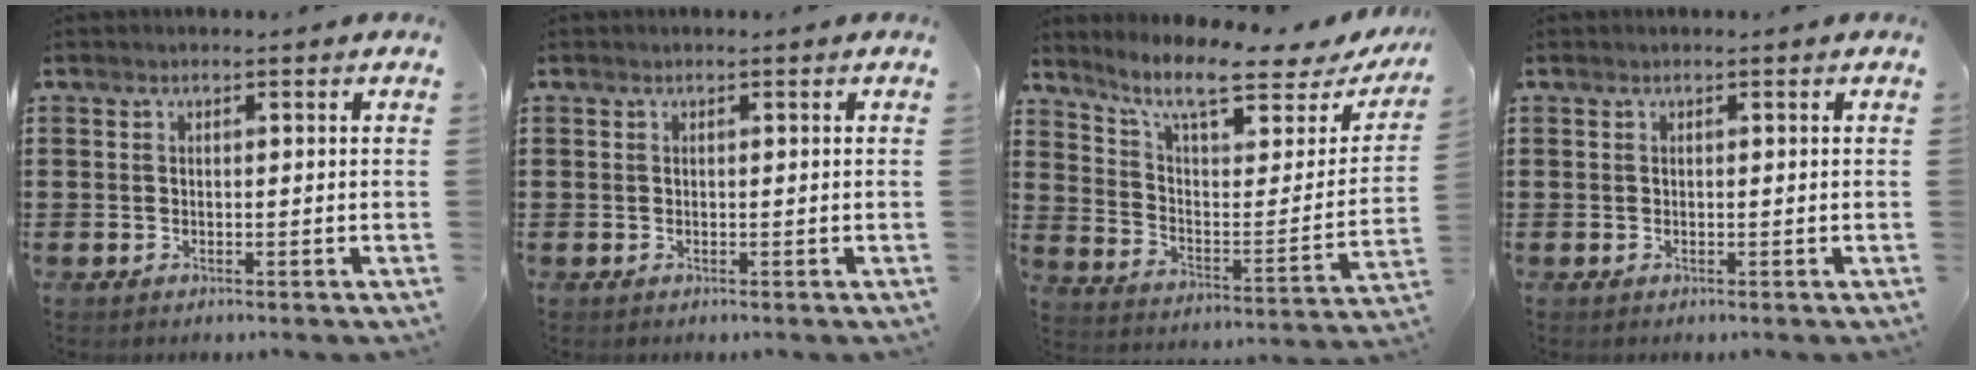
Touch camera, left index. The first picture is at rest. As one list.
[{"total": 0.0}, {"total": 9.1, "force": [7.1, 1.6, 5.6], "torque": [-0.122, -0.043, 0.115]}, {"total": 0.0}]